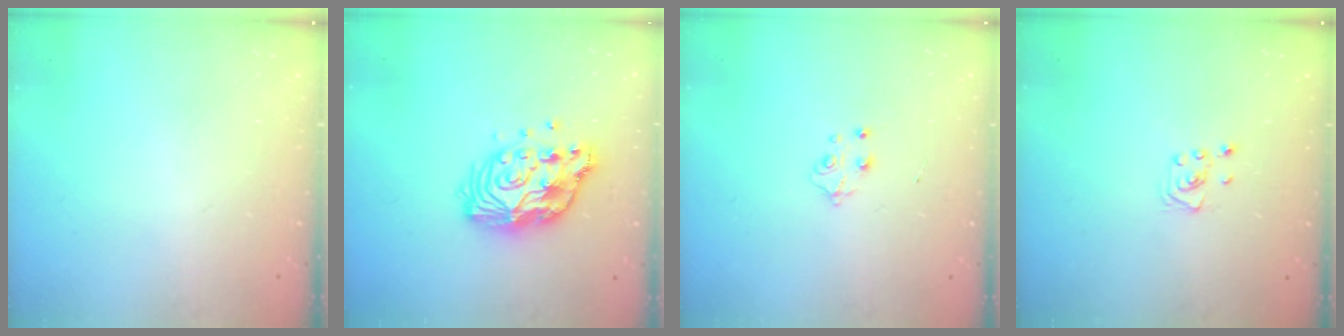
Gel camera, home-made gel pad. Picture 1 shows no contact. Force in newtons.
{"total": 13.5, "press": 13.4, "slide": 1.2}
{"total": 4.4, "press": 4.4, "slide": 0.7}
{"total": 3.0, "press": 2.9, "slide": 0.3}